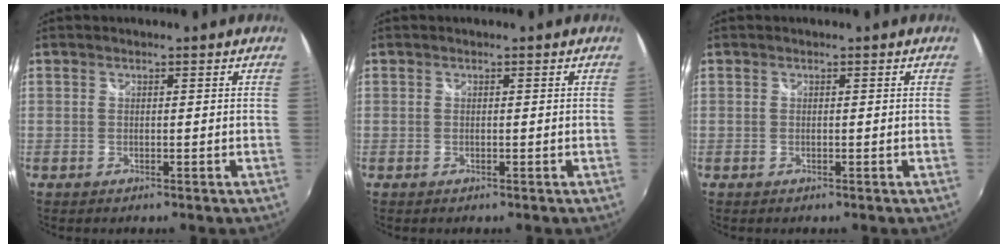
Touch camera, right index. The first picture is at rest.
{"total": 0.0}
{"total": 0.0}